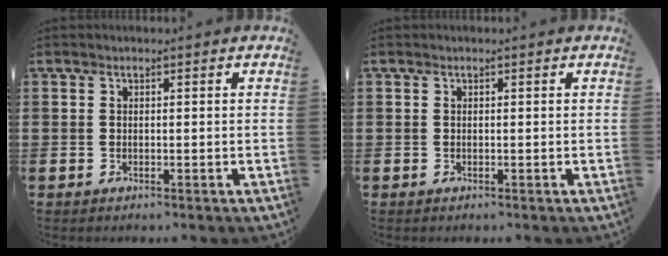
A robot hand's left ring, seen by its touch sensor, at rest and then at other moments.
{"total": 0.0}